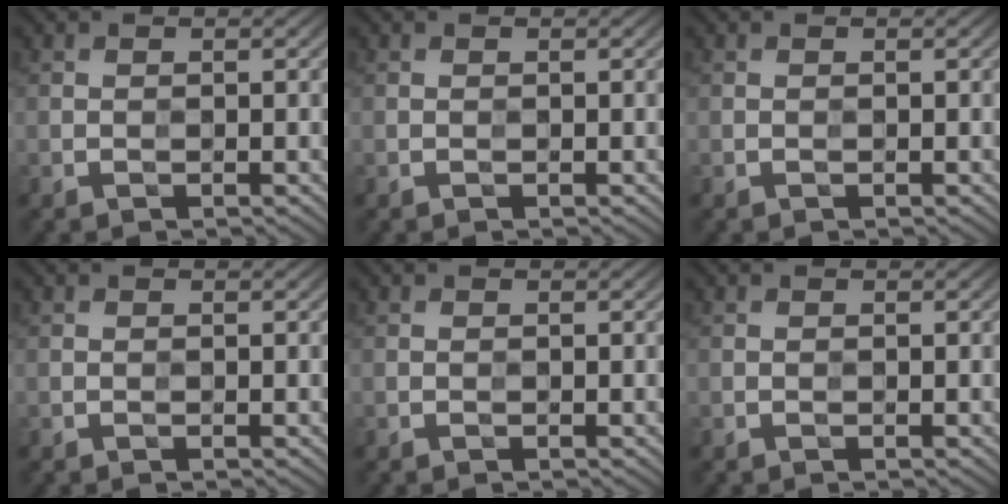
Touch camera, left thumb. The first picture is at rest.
{"total": 0.0}
{"total": 0.0}
{"total": 0.0}
{"total": 0.0}
{"total": 0.0}